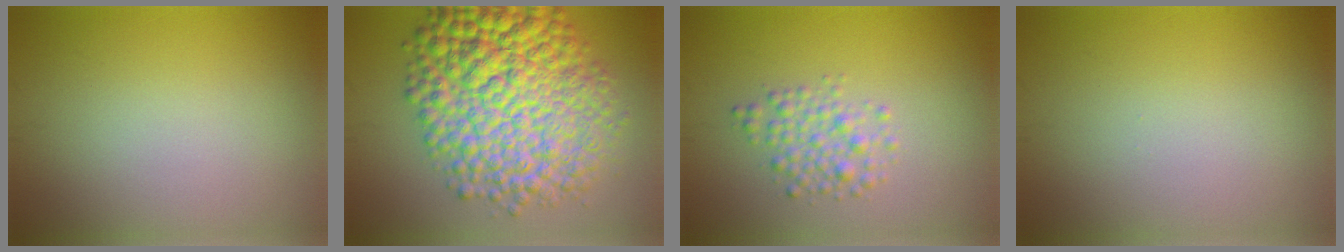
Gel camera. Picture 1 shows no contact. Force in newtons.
{"total": 13.2, "press": 13.2, "slide": 0.2}
{"total": 2.6, "press": 2.6, "slide": 0.1}
{"total": 0.0}